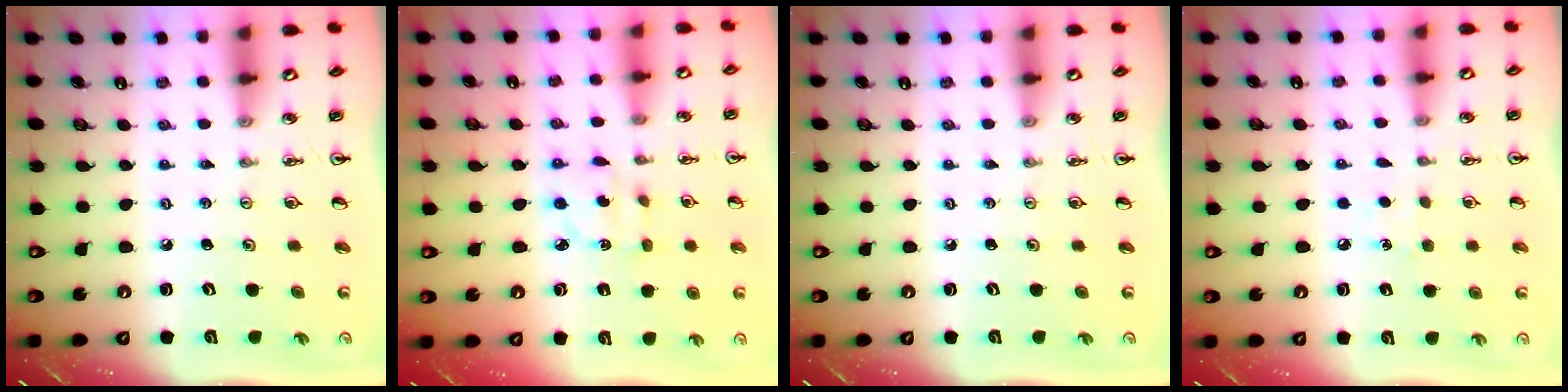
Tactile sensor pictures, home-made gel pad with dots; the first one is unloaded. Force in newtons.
{"total": 2.9, "press": 2.9, "slide": 0.1}
{"total": 0.0}
{"total": 5.7, "press": 5.7, "slide": 0.6}